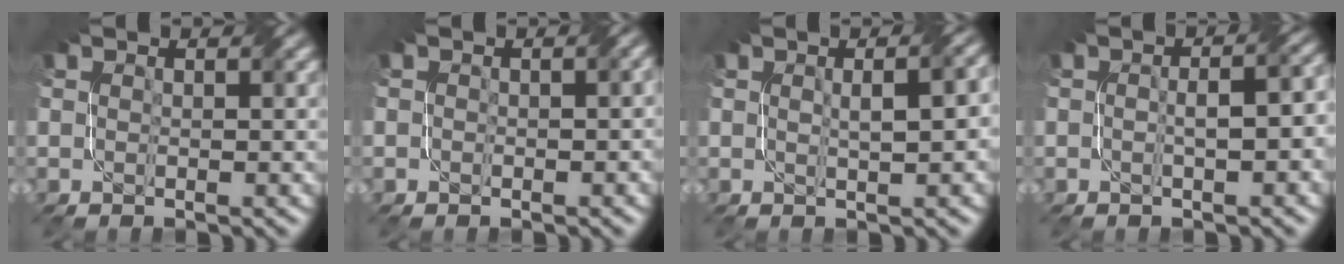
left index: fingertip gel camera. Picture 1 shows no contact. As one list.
[{"total": 1.4, "force": [0.2, 0.9, 1.0], "torque": [-0.016, -0.001, -0.001]}, {"total": 4.1, "force": [0.5, 1.2, 3.9], "torque": [-0.041, 0.017, 0.010]}, {"total": 4.0, "force": [-0.6, 1.3, 3.7], "torque": [-0.045, 0.012, -0.006]}]